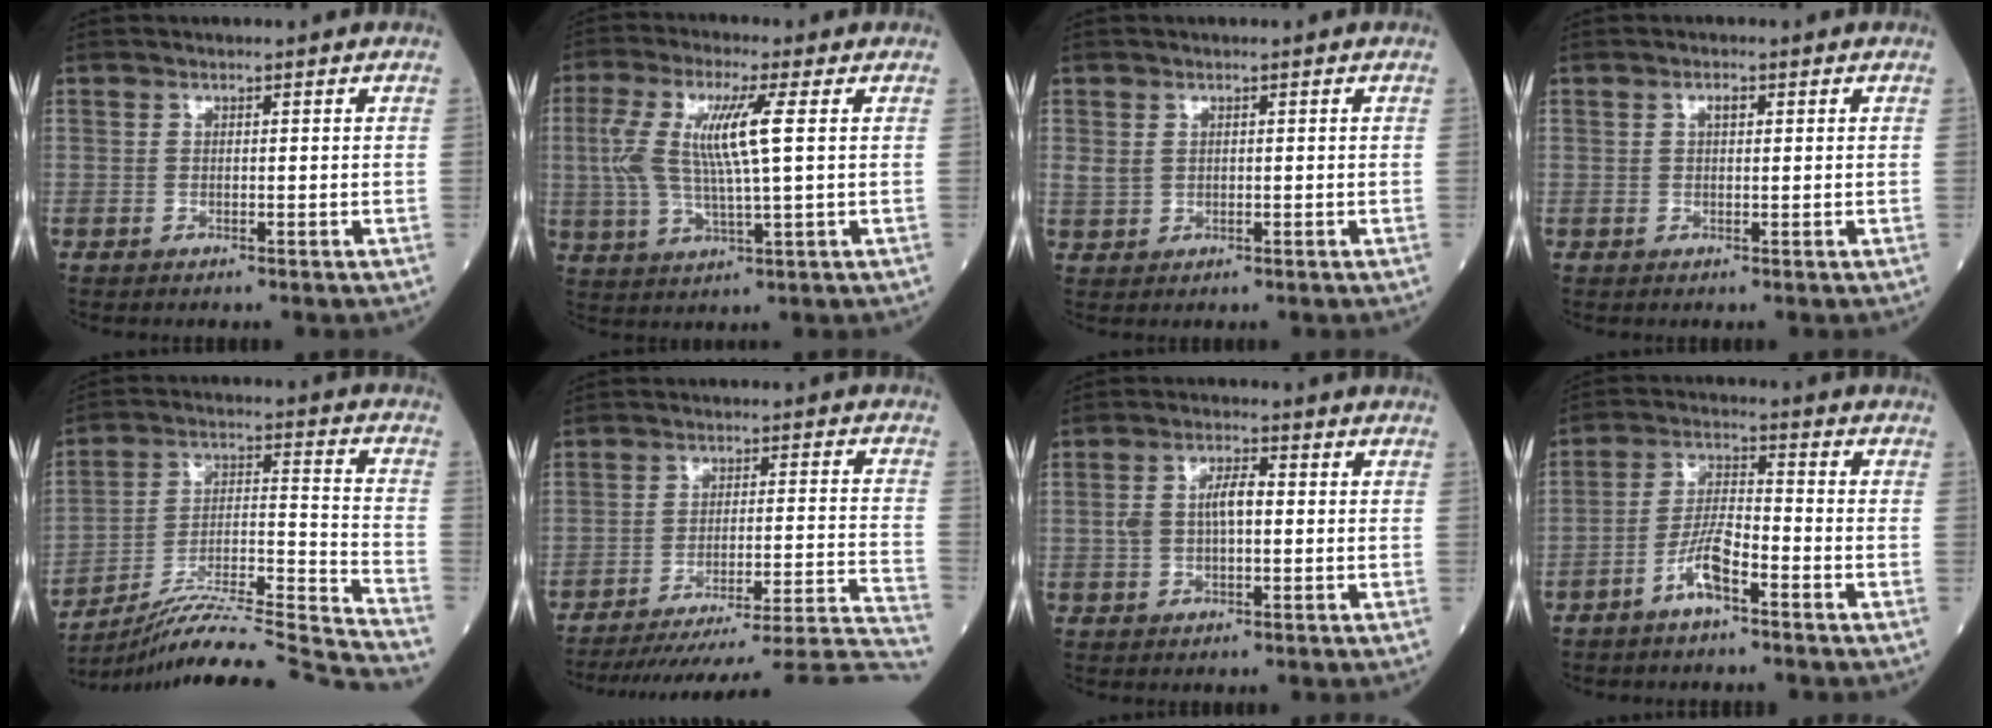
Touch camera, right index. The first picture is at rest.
{"total": 10.4, "force": [1.7, 1.0, 10.2], "torque": [-0.225, 0.009, 0.033]}
{"total": 1.9, "force": [0.6, 1.5, 0.9], "torque": [-0.021, 0.005, 0.018]}
{"total": 1.3, "force": [0.5, 0.5, 1.1], "torque": [-0.021, 0.002, 0.006]}
{"total": 25.9, "force": [-24.3, -2.6, 8.6], "torque": [-0.119, -0.023, -0.373]}
{"total": 27.4, "force": [-25.6, -1.6, 9.7], "torque": [-0.054, -0.018, -0.338]}
{"total": 5.1, "force": [0.2, 2.1, 4.6], "torque": [-0.100, 0.016, 0.005]}
{"total": 6.3, "force": [-3.7, 1.3, 5.0], "torque": [-0.101, 0.008, -0.071]}